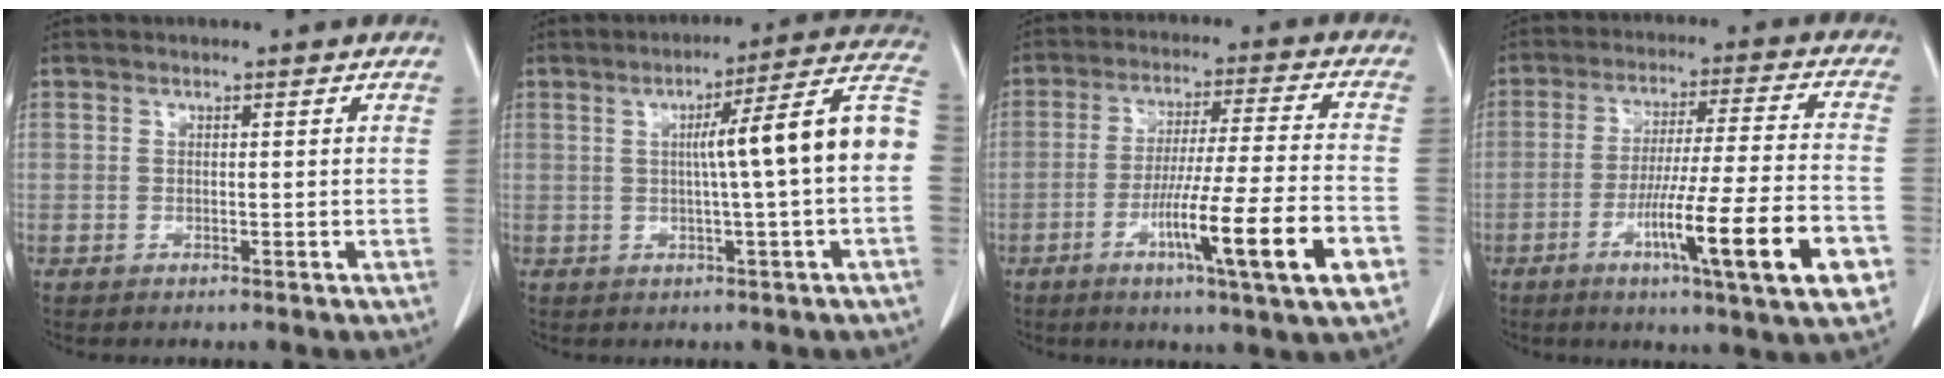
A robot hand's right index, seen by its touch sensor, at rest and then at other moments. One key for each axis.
{"total": 12.8, "fx": 0.3, "fy": -0.9, "fz": 12.8, "tx": -0.175, "ty": 0.027, "tz": -0.003}
{"total": 15.6, "fx": -6.2, "fy": -0.6, "fz": 14.3, "tx": -0.229, "ty": -0.016, "tz": -0.099}
{"total": 17.4, "fx": -6.9, "fy": -0.1, "fz": 15.9, "tx": -0.237, "ty": -0.018, "tz": -0.106}